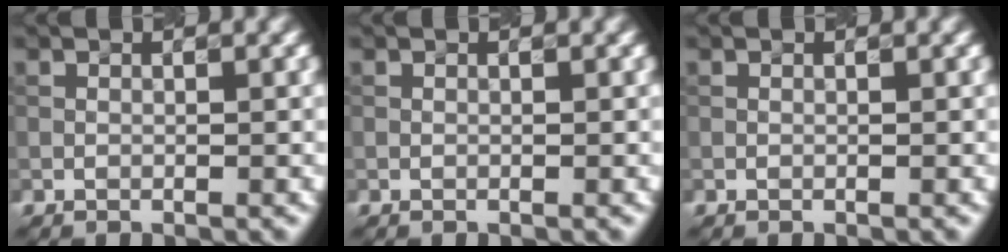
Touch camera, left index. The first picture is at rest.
{"total": 0.0}
{"total": 0.0}